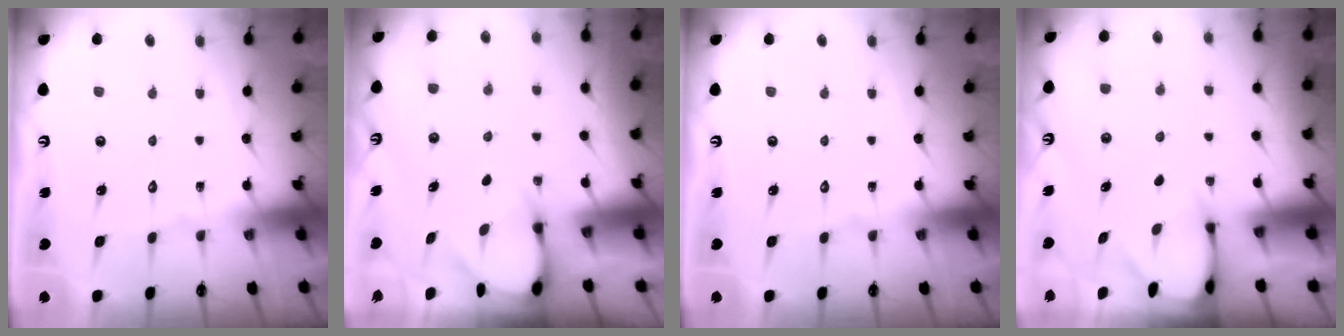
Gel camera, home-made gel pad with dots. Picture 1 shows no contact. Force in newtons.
{"total": 3.7, "press": 3.7, "slide": 0.2}
{"total": 0.0}
{"total": 2.4, "press": 2.4, "slide": 0.3}